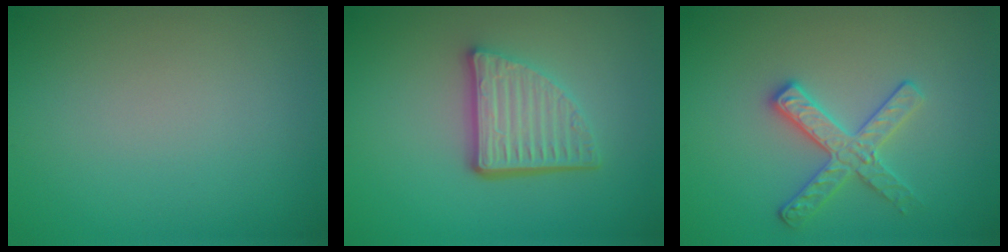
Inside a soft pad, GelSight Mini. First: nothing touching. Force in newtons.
{"total": 4.7, "press": 3.5, "slide": 3.3}
{"total": 2.8, "press": 2.8, "slide": 0.3}